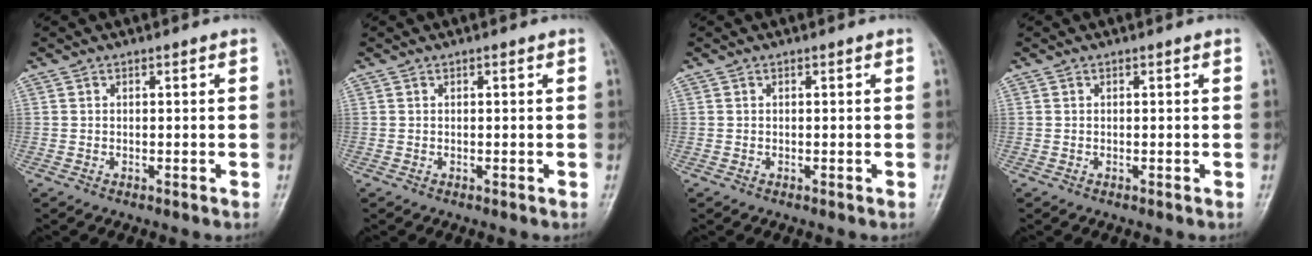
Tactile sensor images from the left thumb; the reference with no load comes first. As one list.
[{"total": 0.0}, {"total": 0.0}, {"total": 0.0}]